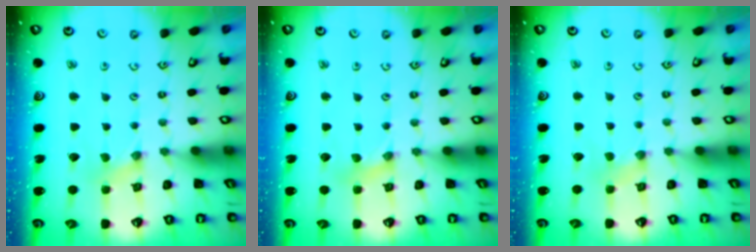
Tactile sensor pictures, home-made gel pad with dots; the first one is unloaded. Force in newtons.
{"total": 1.9, "press": 1.9, "slide": 0.3}
{"total": 2.1, "press": 2.1, "slide": 0.6}